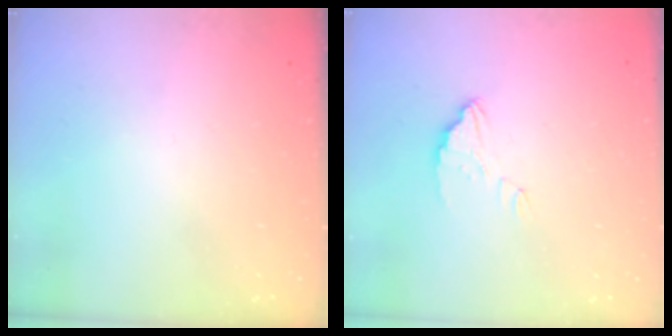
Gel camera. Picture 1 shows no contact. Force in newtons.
{"total": 3.5, "press": 3.4, "slide": 0.3}